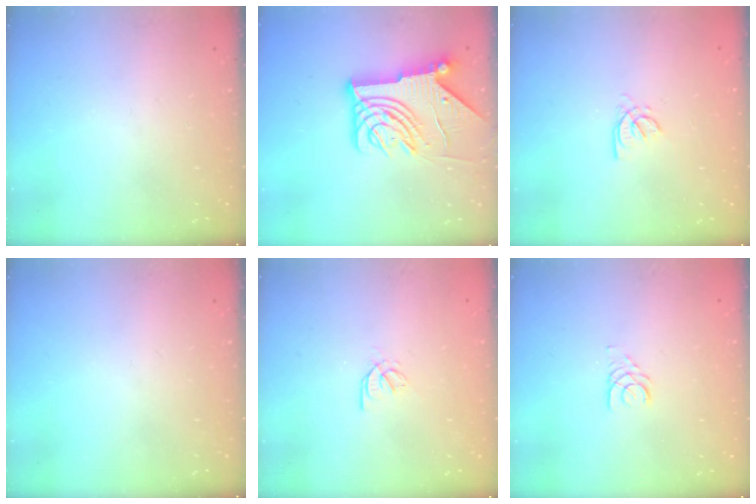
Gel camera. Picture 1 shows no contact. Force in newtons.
{"total": 12.0, "press": 11.9, "slide": 1.5}
{"total": 1.6, "press": 1.6, "slide": 0.3}
{"total": 0.0}
{"total": 2.1, "press": 2.0, "slide": 0.5}
{"total": 2.5, "press": 2.5, "slide": 0.3}